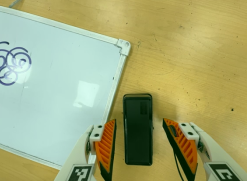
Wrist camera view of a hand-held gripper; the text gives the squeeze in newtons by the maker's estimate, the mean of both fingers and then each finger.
{"total": 0.0}